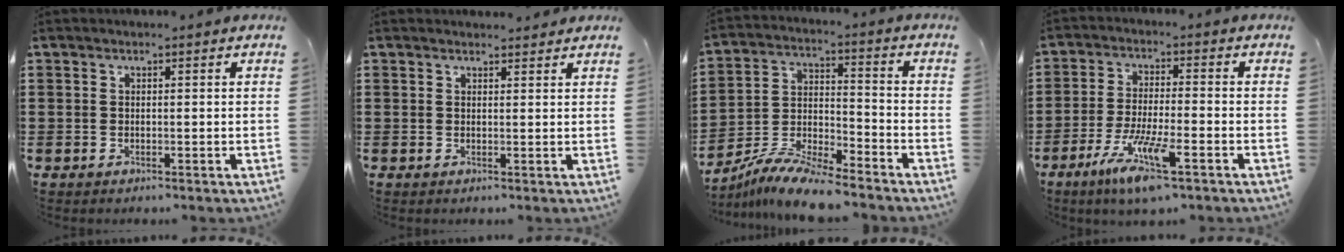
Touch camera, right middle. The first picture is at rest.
{"total": 1.3, "force": [1.2, 0.3, 0.0], "torque": [0.004, 0.000, 0.022]}
{"total": 9.8, "force": [-9.2, 0.5, 3.3], "torque": [-0.063, 0.015, -0.180]}
{"total": 8.4, "force": [-5.3, 1.1, 6.5], "torque": [-0.134, -0.014, -0.099]}